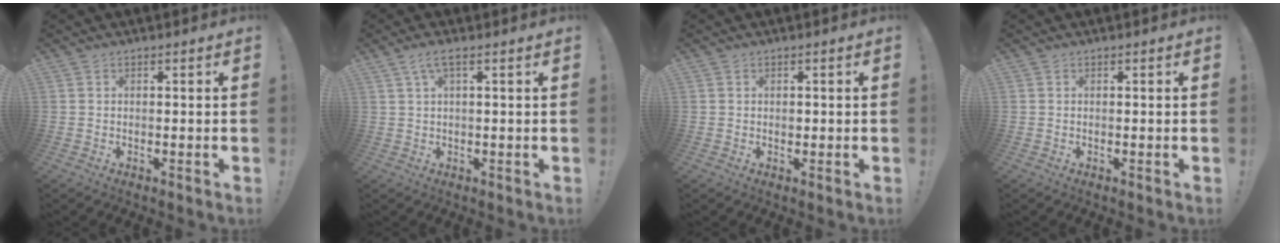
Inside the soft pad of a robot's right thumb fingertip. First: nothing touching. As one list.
[{"total": 3.6, "force": [1.4, 0.3, 3.3], "torque": [-0.060, -0.005, 0.024]}, {"total": 0.9, "force": [-0.2, 0.8, 0.3], "torque": [-0.010, 0.005, -0.004]}, {"total": 0.0}]